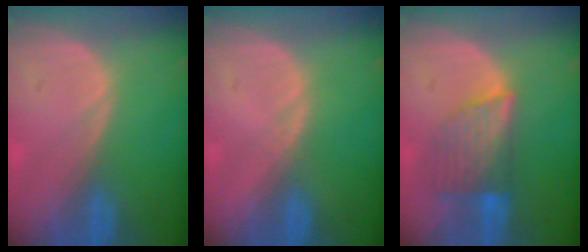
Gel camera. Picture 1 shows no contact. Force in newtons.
{"total": 0.7, "press": 0.5, "slide": 0.4}
{"total": 7.2, "press": 6.5, "slide": 3.1}